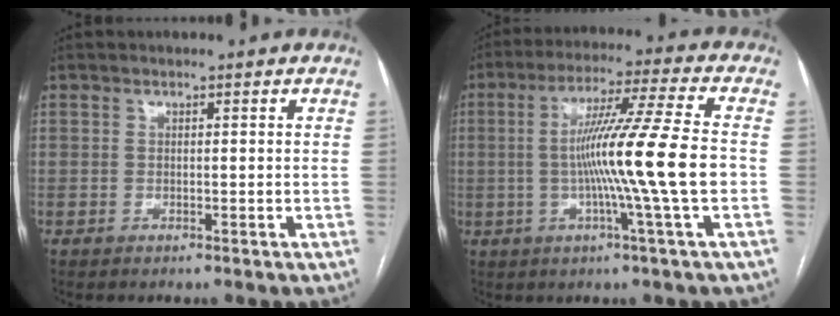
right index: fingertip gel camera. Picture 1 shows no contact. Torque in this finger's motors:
{"motor_torque": [2.02, -0.12, 1.06, 0.21]}